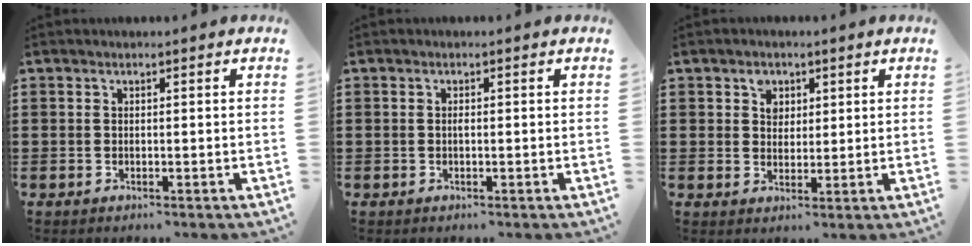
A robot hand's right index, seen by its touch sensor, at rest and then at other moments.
{"total": 0.7, "force": [-0.1, 0.2, 0.6], "torque": [-0.014, -0.004, -0.001]}
{"total": 2.8, "force": [1.4, 2.3, 1.0], "torque": [-0.029, 0.010, 0.023]}